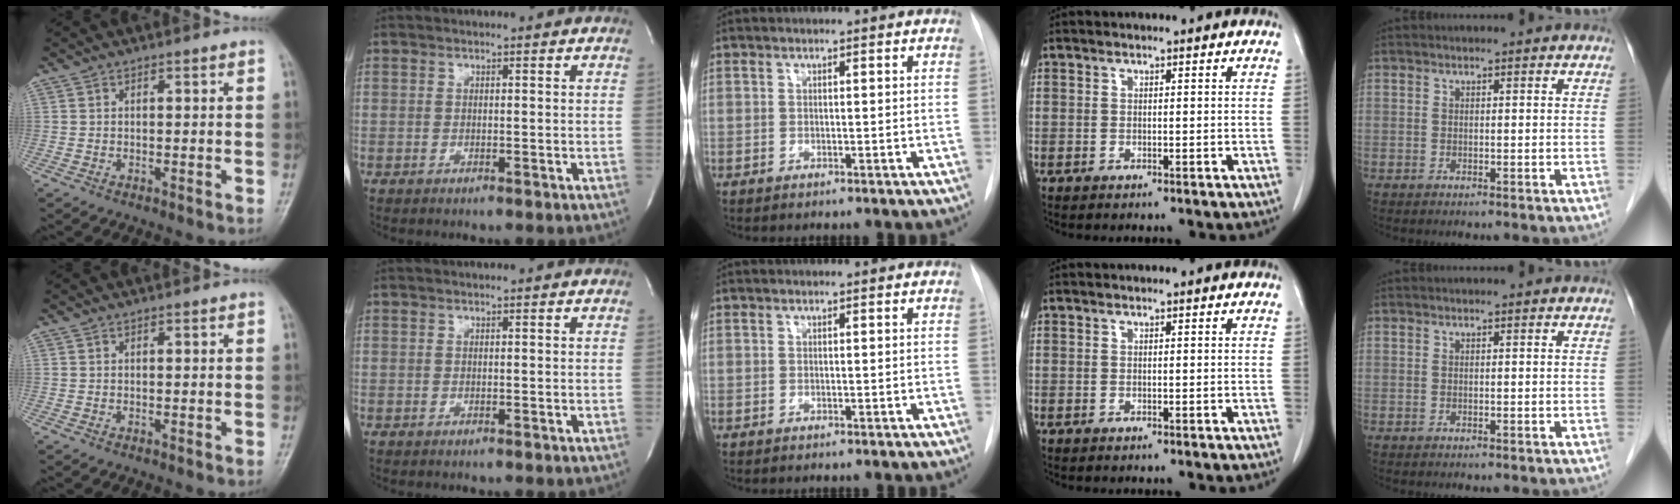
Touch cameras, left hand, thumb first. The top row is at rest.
{}